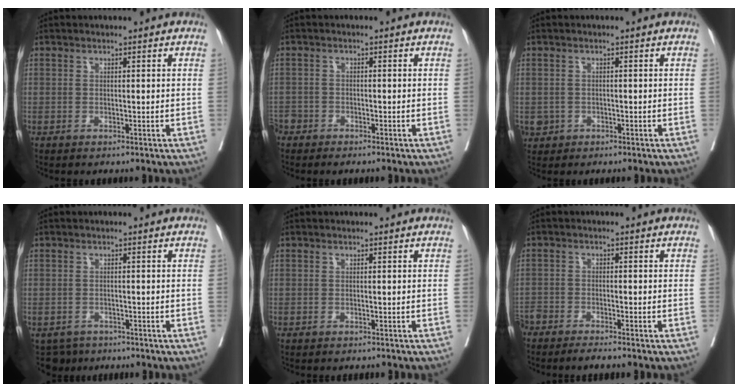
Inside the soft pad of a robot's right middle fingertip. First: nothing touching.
{"total": 3.9, "force": [-3.2, 2.0, 0.9], "torque": [-0.018, -0.004, -0.061]}
{"total": 2.2, "force": [-0.7, 2.0, 0.2], "torque": [0.000, 0.006, -0.007]}
{"total": 2.6, "force": [-2.0, 1.7, -0.2], "torque": [0.002, 0.001, -0.033]}
{"total": 1.6, "force": [-1.5, 0.4, 0.4], "torque": [-0.011, -0.003, -0.021]}
{"total": 5.3, "force": [-4.8, 0.7, 2.2], "torque": [-0.037, -0.009, -0.084]}